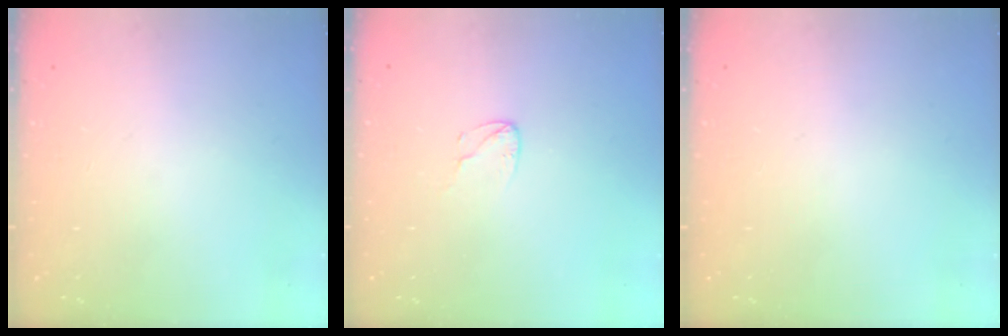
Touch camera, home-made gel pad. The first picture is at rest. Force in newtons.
{"total": 3.7, "press": 3.7, "slide": 0.3}
{"total": 0.0}